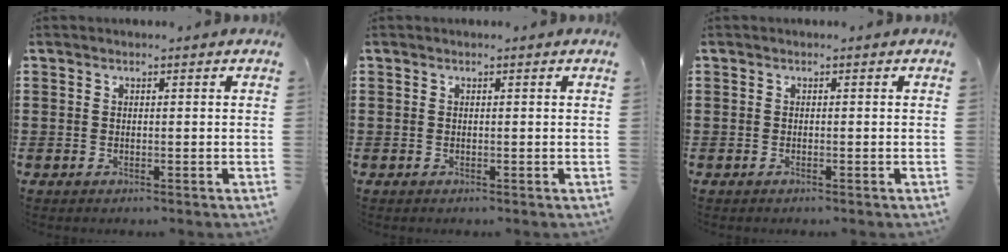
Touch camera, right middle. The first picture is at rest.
{"total": 0.0}
{"total": 0.0}